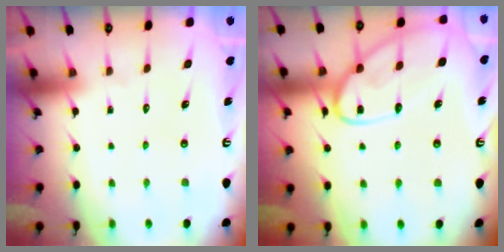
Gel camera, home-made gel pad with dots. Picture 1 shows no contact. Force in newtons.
{"total": 14.9, "press": 14.8, "slide": 1.5}